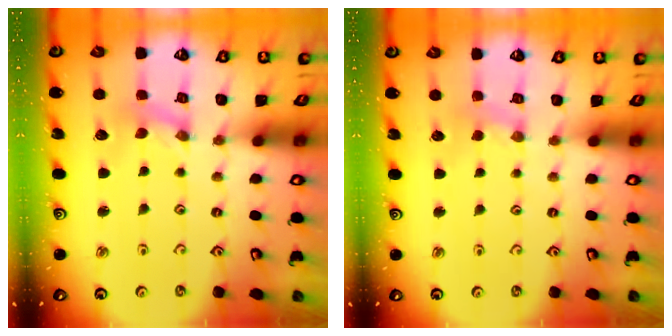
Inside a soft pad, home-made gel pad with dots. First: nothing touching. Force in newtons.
{"total": 2.1, "press": 2.1, "slide": 0.3}